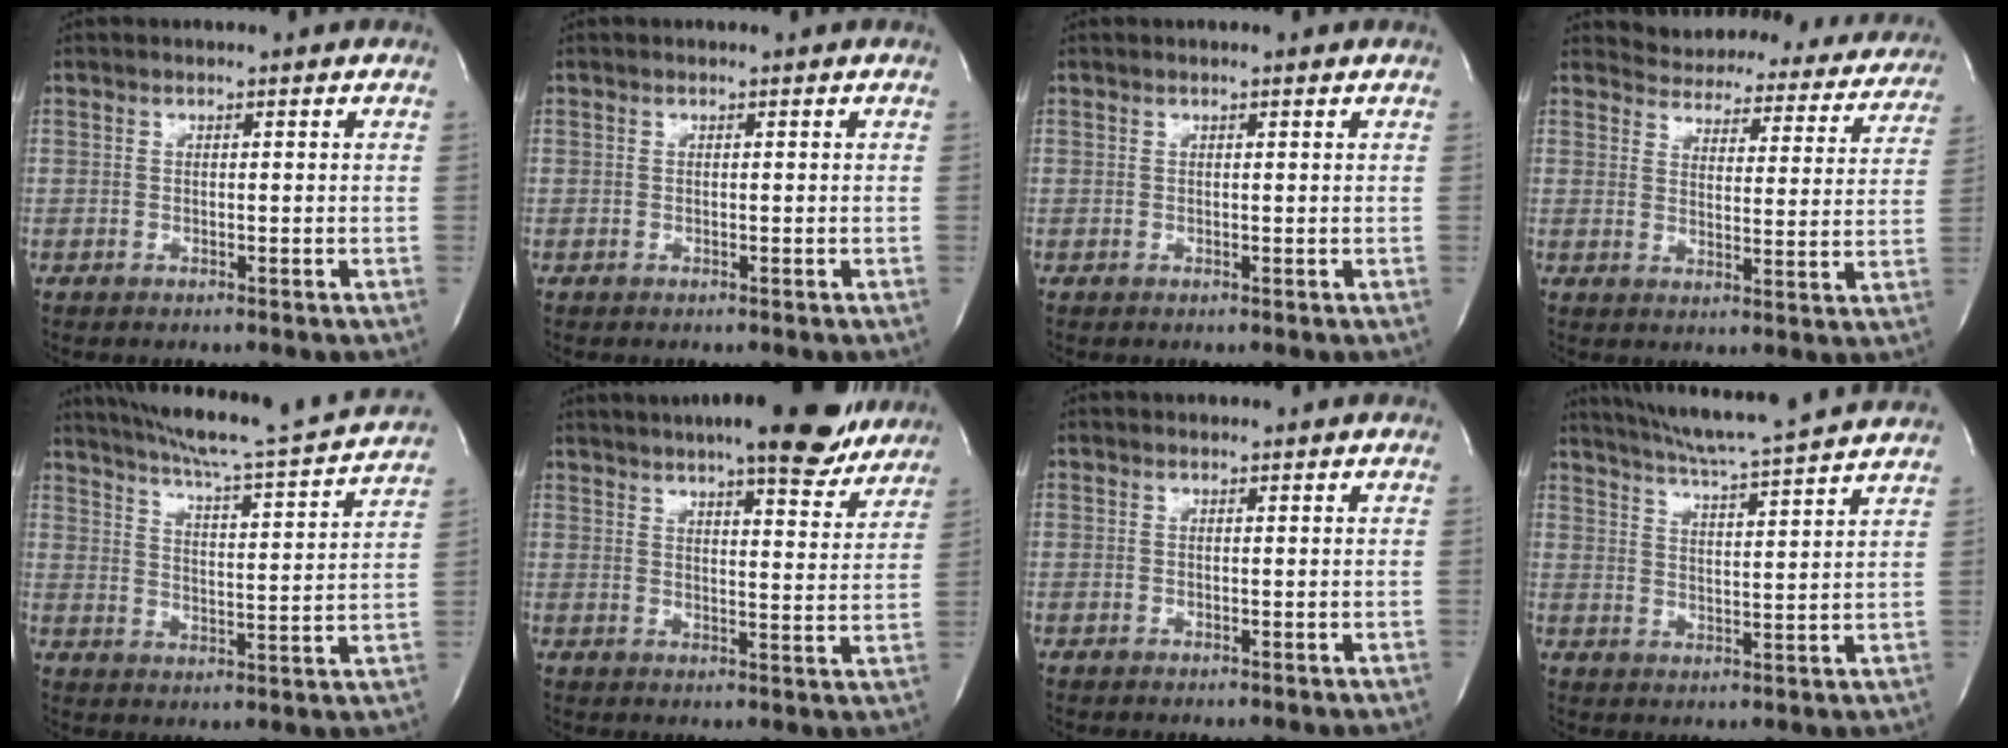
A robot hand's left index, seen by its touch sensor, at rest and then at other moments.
{"total": 0.0}
{"total": 0.0}
{"total": 22.0, "force": [20.7, 6.2, 4.3], "torque": [-0.054, -0.054, 0.233]}
{"total": 21.3, "force": [19.5, 0.2, 8.7], "torque": [-0.142, -0.035, 0.260]}
{"total": 19.2, "force": [16.0, 3.5, 9.9], "torque": [-0.143, 0.006, 0.202]}
{"total": 1.7, "force": [1.7, 0.3, 0.3], "torque": [-0.010, 0.014, 0.018]}
{"total": 16.9, "force": [15.5, -0.9, 6.8], "torque": [-0.126, -0.013, 0.212]}